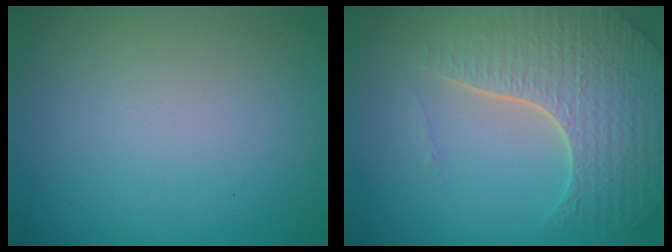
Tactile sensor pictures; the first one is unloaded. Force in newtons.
{"total": 6.4, "press": 5.0, "slide": 4.0}